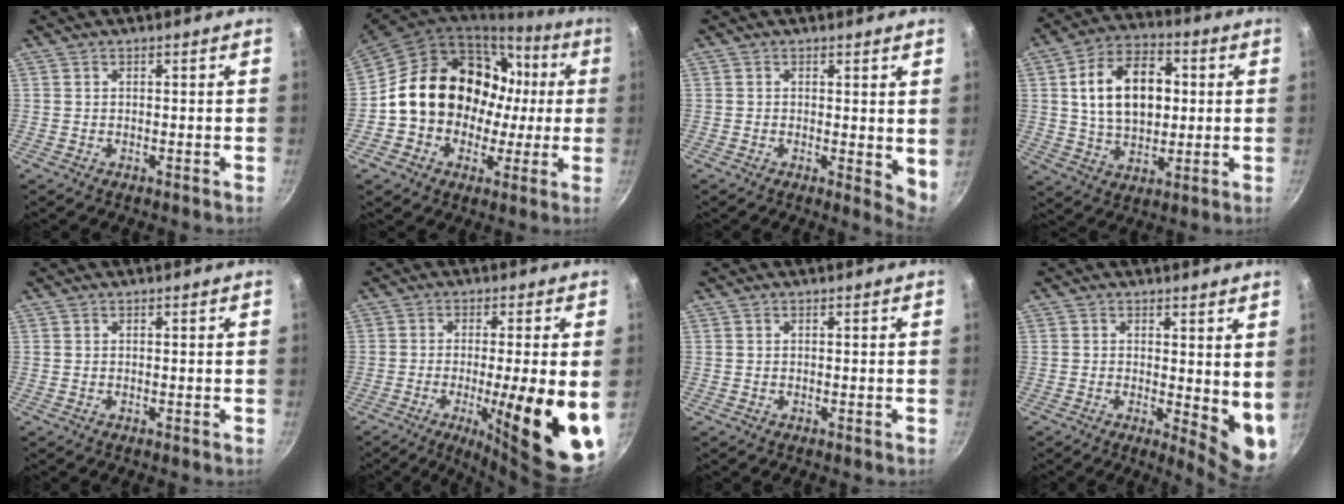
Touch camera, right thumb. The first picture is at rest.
{"total": 20.6, "force": [1.3, 16.9, 11.7], "torque": [-0.169, 0.052, 0.029]}
{"total": 4.5, "force": [0.7, 2.1, 3.9], "torque": [-0.044, -0.007, 0.008]}
{"total": 16.2, "force": [2.5, 10.6, 11.9], "torque": [-0.168, 0.010, 0.038]}
{"total": 0.0}
{"total": 18.4, "force": [-3.7, 3.7, 17.6], "torque": [-0.238, -0.014, -0.051]}
{"total": 0.0}
{"total": 7.9, "force": [0.8, 3.4, 7.1], "torque": [-0.077, -0.023, 0.011]}